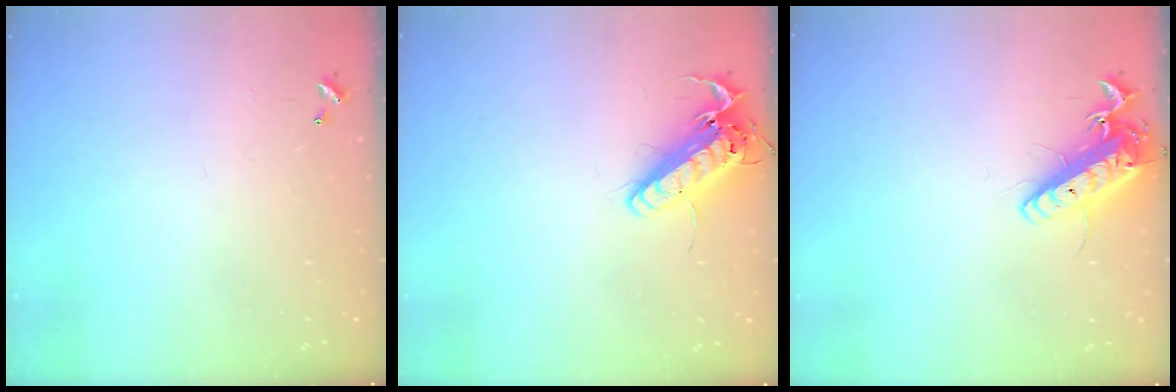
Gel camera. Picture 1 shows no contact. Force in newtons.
{"total": 15.8, "press": 15.6, "slide": 2.7}
{"total": 14.7, "press": 14.4, "slide": 2.8}